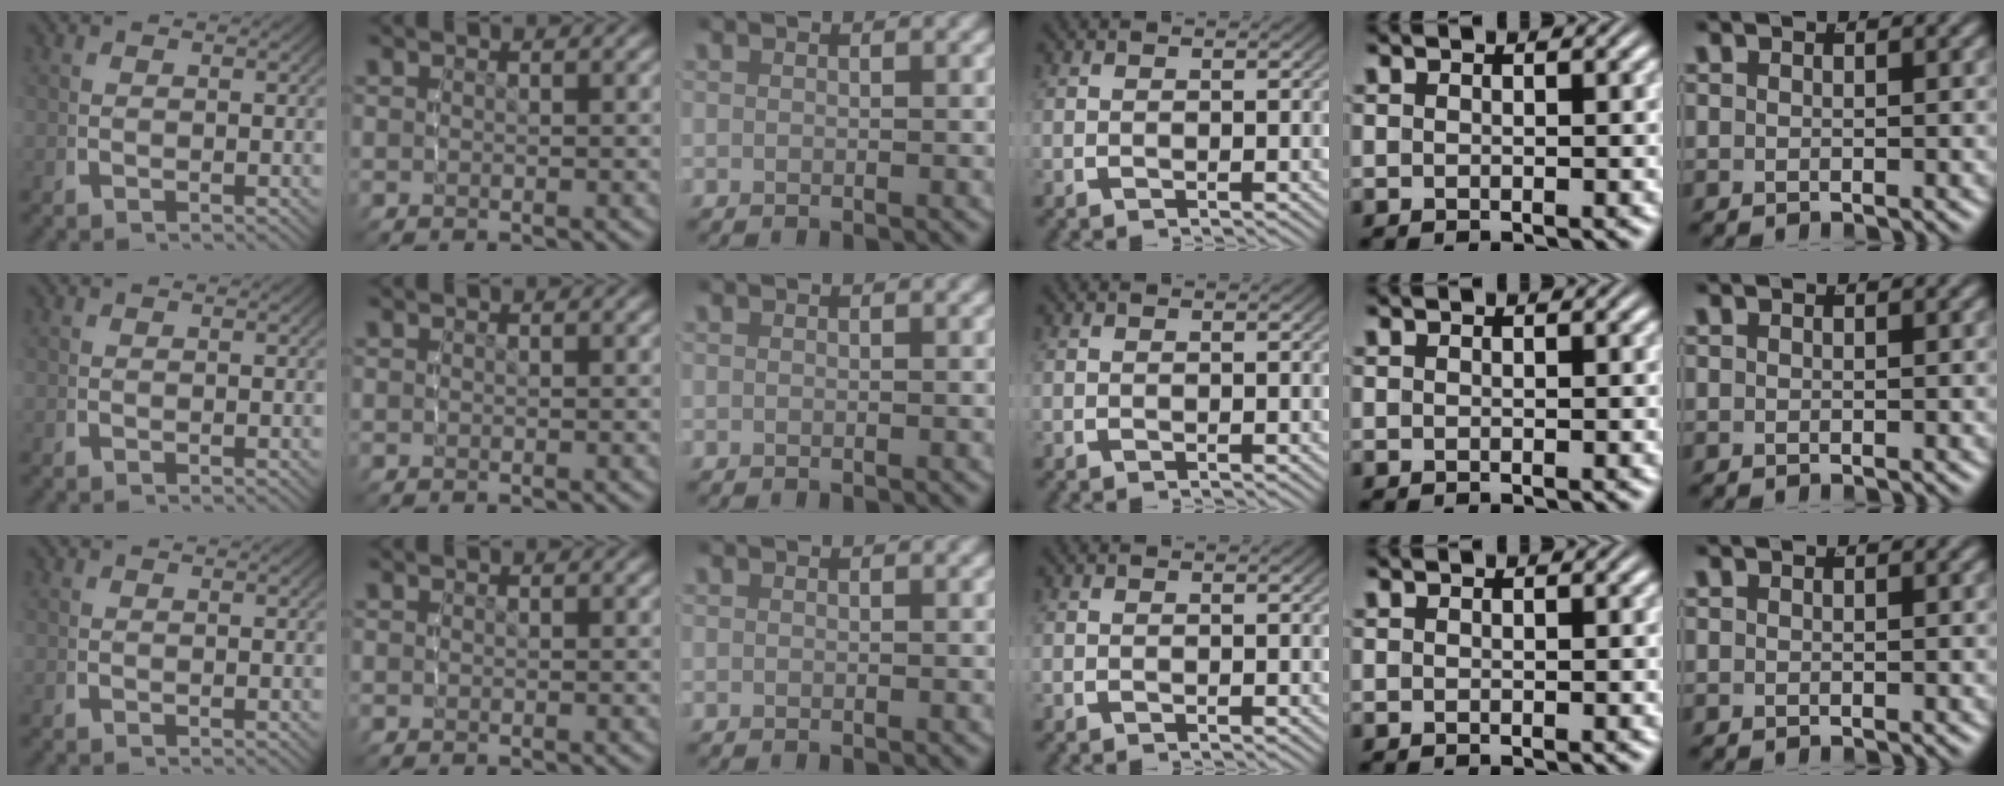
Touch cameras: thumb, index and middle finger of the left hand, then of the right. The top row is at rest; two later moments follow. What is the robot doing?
{"motion": "lift_and_place", "object": "bottle"}